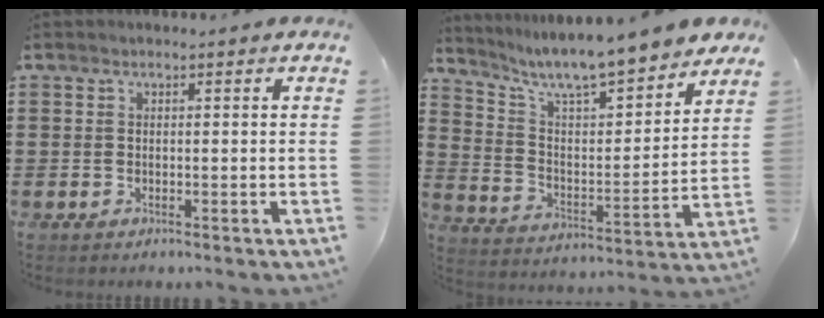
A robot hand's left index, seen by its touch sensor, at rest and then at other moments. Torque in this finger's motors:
{"motor_torque": [2.14, 0.00, 0.80, 0.21]}